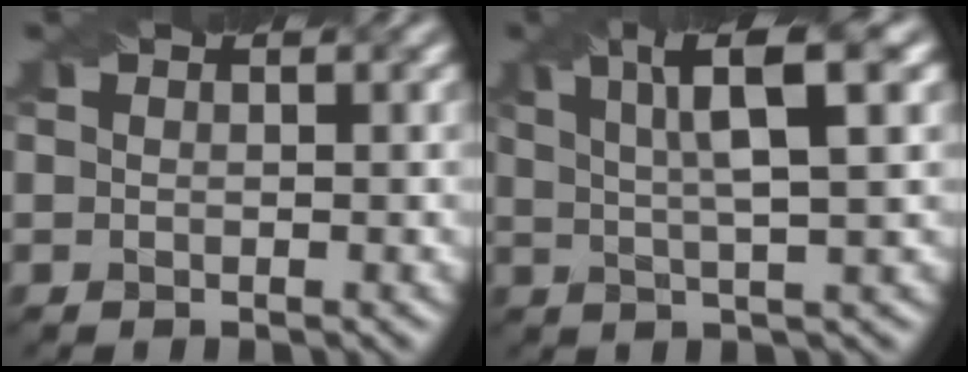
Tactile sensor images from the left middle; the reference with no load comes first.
{"total": 6.8, "force": [2.6, 1.4, 6.1], "torque": [-0.082, 0.013, 0.043]}